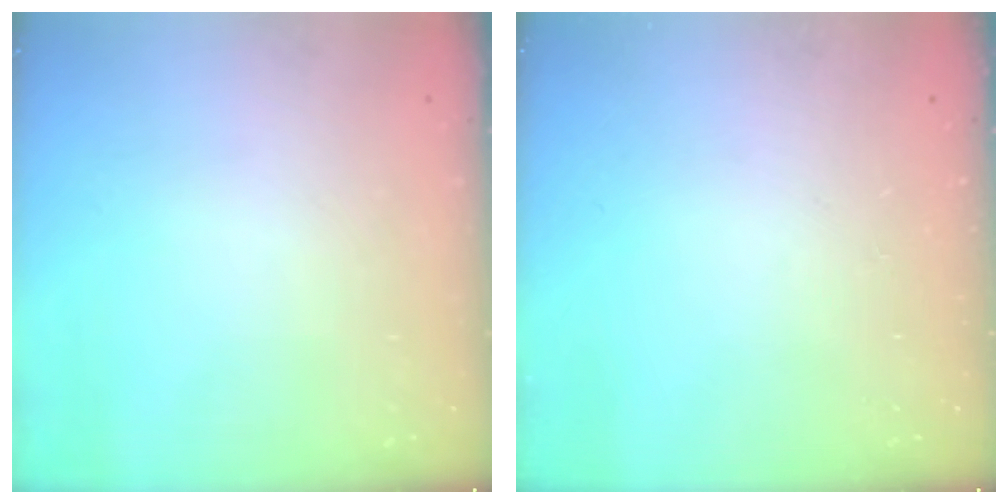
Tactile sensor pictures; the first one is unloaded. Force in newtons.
{"total": 0.0}